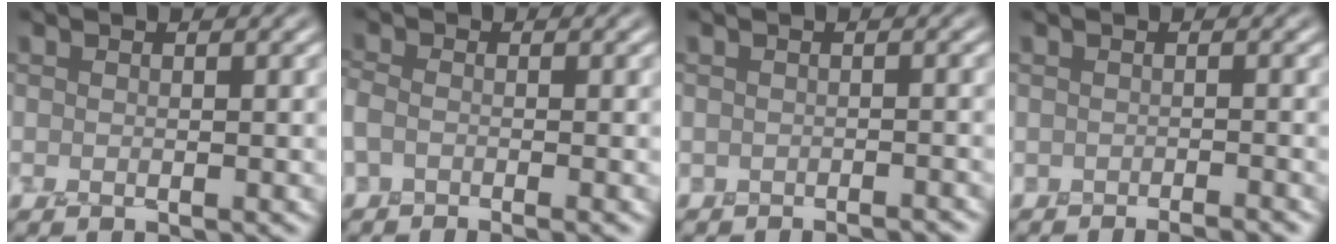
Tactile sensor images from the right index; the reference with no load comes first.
{"total": 1.1, "force": [-0.8, 0.6, 0.5], "torque": [-0.014, 0.002, -0.020]}
{"total": 1.4, "force": [-1.4, -0.1, -0.4], "torque": [0.021, 0.008, -0.013]}
{"total": 1.3, "force": [-1.3, -0.1, 0.2], "torque": [0.017, 0.009, -0.017]}